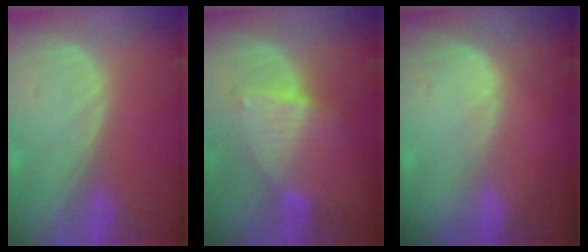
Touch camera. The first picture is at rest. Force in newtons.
{"total": 6.4, "press": 6.2, "slide": 1.8}
{"total": 1.5, "press": 1.0, "slide": 1.1}